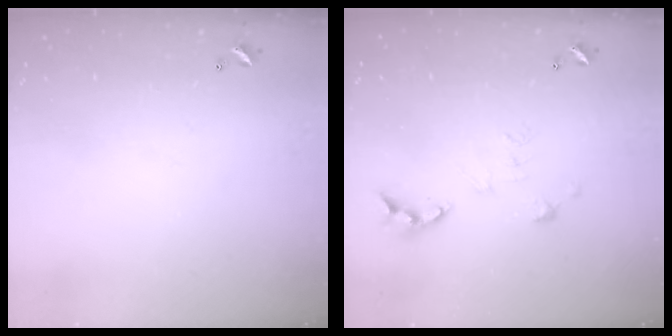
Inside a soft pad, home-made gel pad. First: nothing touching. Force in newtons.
{"total": 4.7, "press": 4.7, "slide": 0.4}